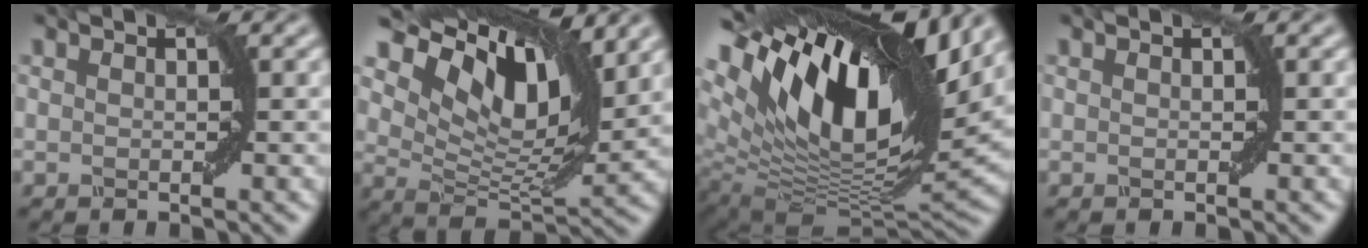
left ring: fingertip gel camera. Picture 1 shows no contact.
{"total": 9.7, "force": [5.2, 4.7, 6.8], "torque": [-0.126, 0.006, 0.100]}
{"total": 16.9, "force": [7.1, 7.6, 13.4], "torque": [-0.247, 0.030, 0.119]}
{"total": 0.0}